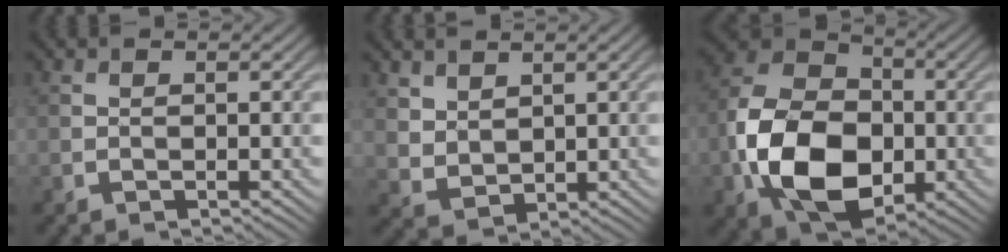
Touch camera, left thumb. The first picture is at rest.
{"total": 3.9, "force": [2.6, 2.4, 1.7], "torque": [-0.050, -0.010, 0.064]}
{"total": 14.6, "force": [-3.5, 10.2, 9.9], "torque": [-0.220, -0.017, -0.074]}